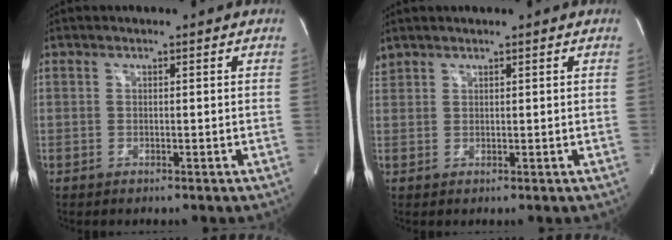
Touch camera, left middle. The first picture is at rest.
{"total": 1.8, "force": [1.8, 0.3, 0.3], "torque": [-0.019, 0.023, 0.040]}